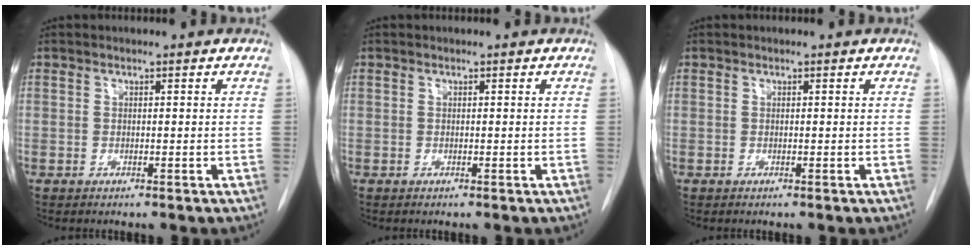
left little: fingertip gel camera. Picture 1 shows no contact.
{"total": 0.0}
{"total": 0.0}